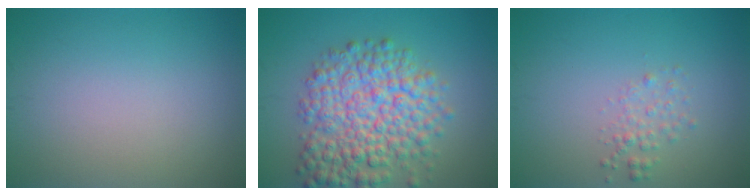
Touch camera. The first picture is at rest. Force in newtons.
{"total": 8.4, "press": 8.4, "slide": 0.3}
{"total": 1.4, "press": 1.4, "slide": 0.1}